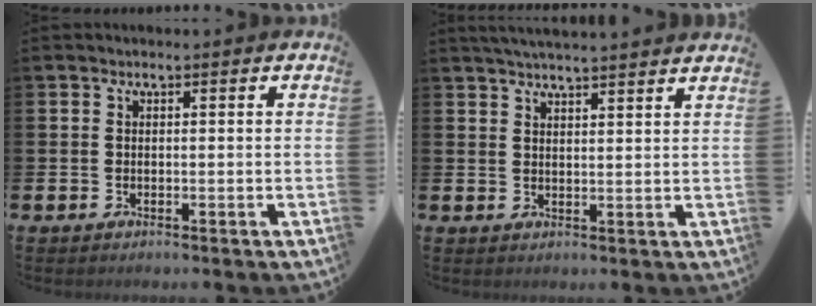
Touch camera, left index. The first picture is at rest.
{"total": 3.5, "force": [3.4, -0.4, 0.2], "torque": [-0.009, -0.015, 0.063]}